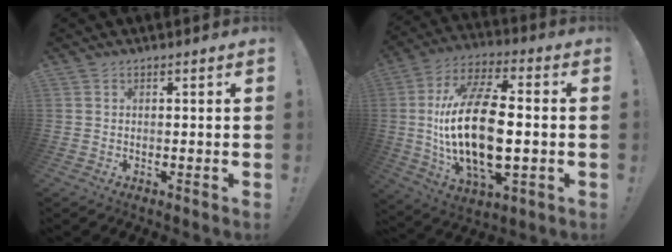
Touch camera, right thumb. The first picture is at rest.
{"total": 24.1, "force": [-1.0, 11.9, 21.0], "torque": [-0.405, -0.003, -0.017]}